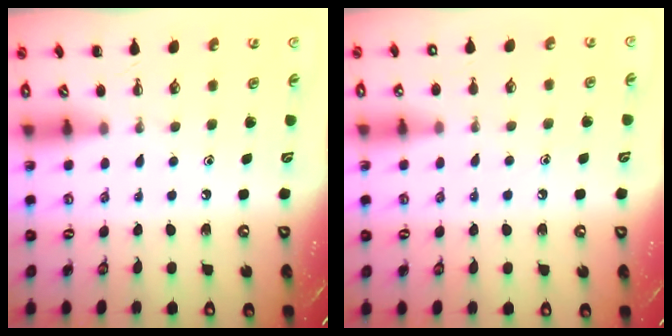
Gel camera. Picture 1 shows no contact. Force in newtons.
{"total": 7.9, "press": 7.6, "slide": 2.2}